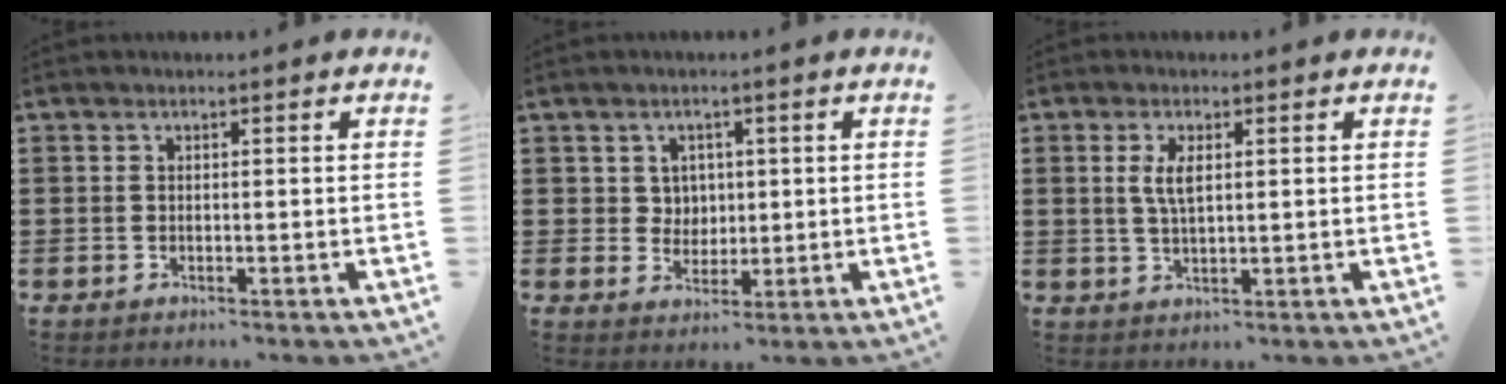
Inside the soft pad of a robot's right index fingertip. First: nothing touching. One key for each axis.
{"total": 3.2, "fx": 1.1, "fy": 2.9, "fz": 0.7, "tx": -0.027, "ty": 0.012, "tz": 0.019}
{"total": 3.6, "fx": 1.0, "fy": 1.2, "fz": 3.3, "tx": -0.068, "ty": 0.006, "tz": 0.015}